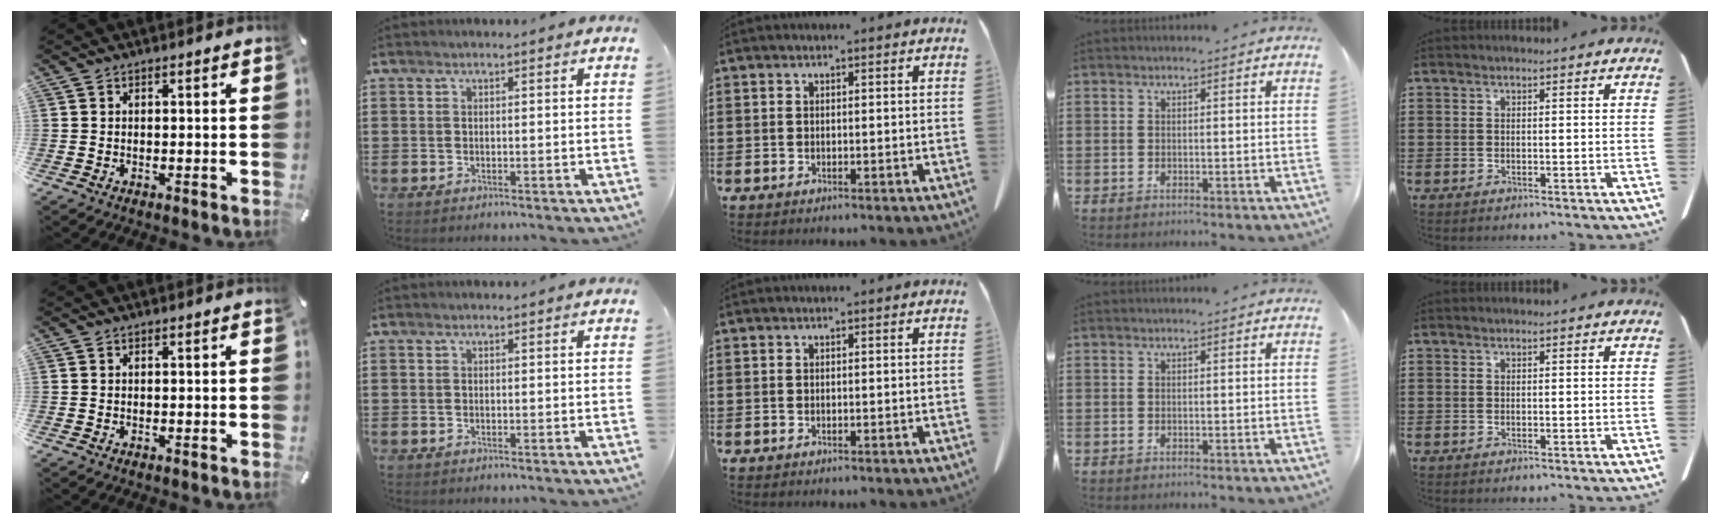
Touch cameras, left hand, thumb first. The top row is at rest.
{}